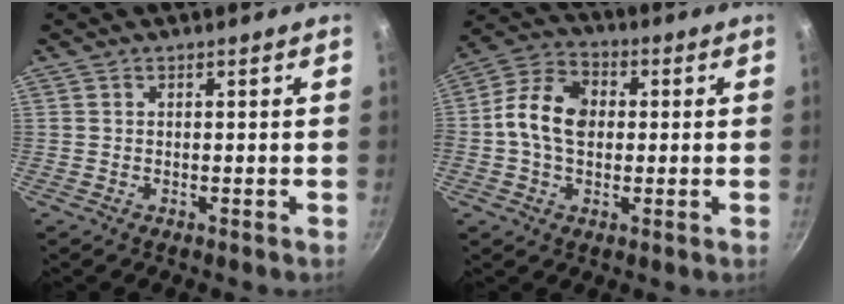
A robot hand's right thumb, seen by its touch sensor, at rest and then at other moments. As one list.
[{"total": 11.5, "force": [0.3, 8.3, 8.0], "torque": [-0.126, 0.024, -0.014]}]